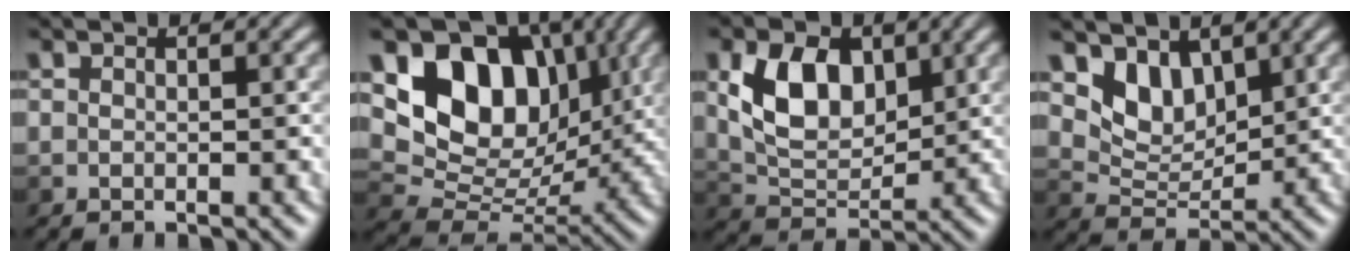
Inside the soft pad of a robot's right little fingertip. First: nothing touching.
{"total": 10.8, "force": [4.0, 7.6, 6.5], "torque": [-0.112, 0.008, 0.069]}
{"total": 6.5, "force": [1.4, 4.2, 4.8], "torque": [-0.091, -0.004, 0.025]}
{"total": 4.0, "force": [2.4, 2.4, 2.1], "torque": [-0.049, -0.013, 0.039]}